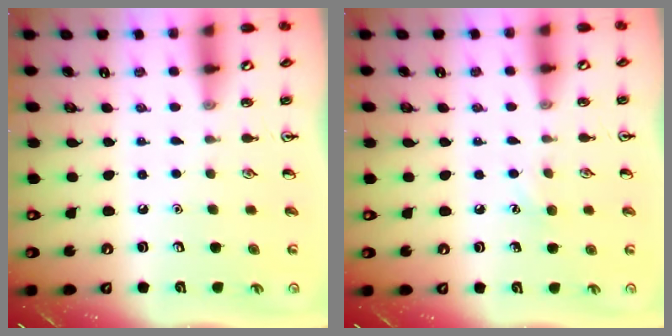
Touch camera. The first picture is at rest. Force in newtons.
{"total": 5.5, "press": 5.2, "slide": 1.5}